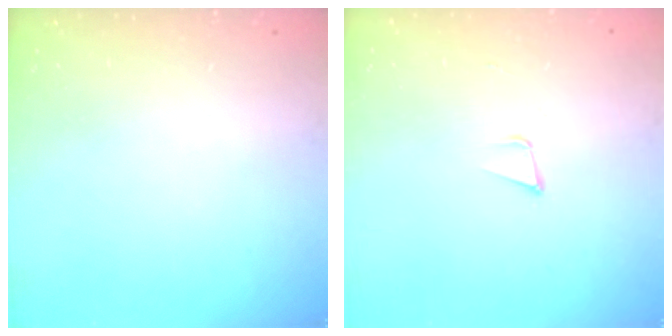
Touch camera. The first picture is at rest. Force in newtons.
{"total": 3.4, "press": 2.2, "slide": 2.6}